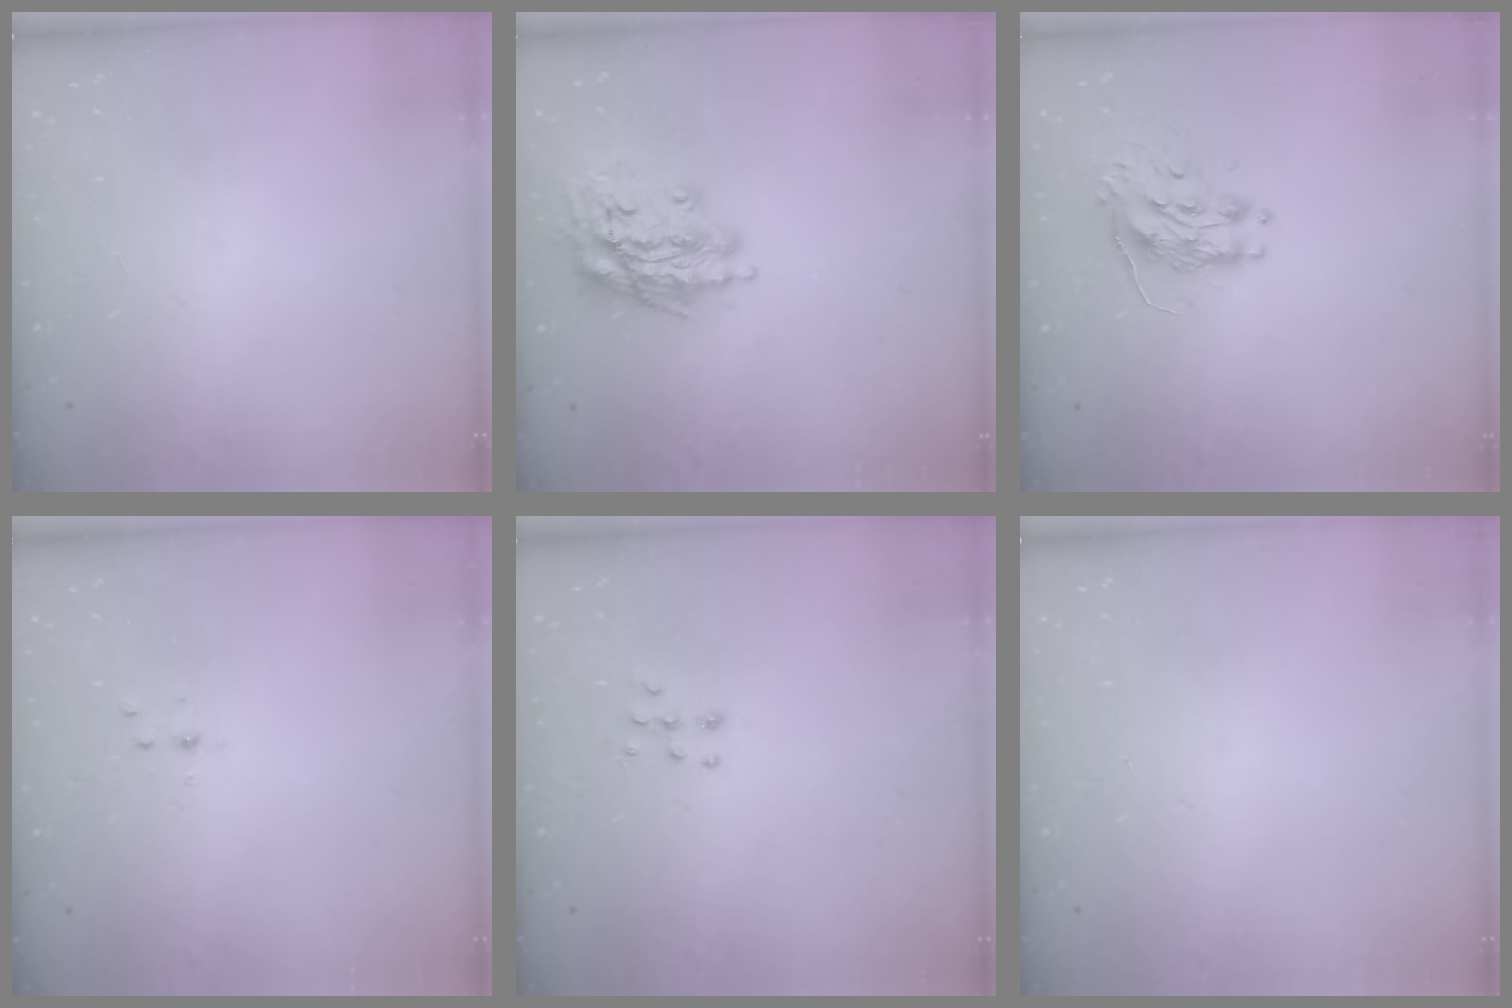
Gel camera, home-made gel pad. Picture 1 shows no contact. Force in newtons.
{"total": 17.4, "press": 17.2, "slide": 2.1}
{"total": 9.2, "press": 9.2, "slide": 0.6}
{"total": 2.7, "press": 2.3, "slide": 1.4}
{"total": 6.1, "press": 6.0, "slide": 0.7}
{"total": 0.0}